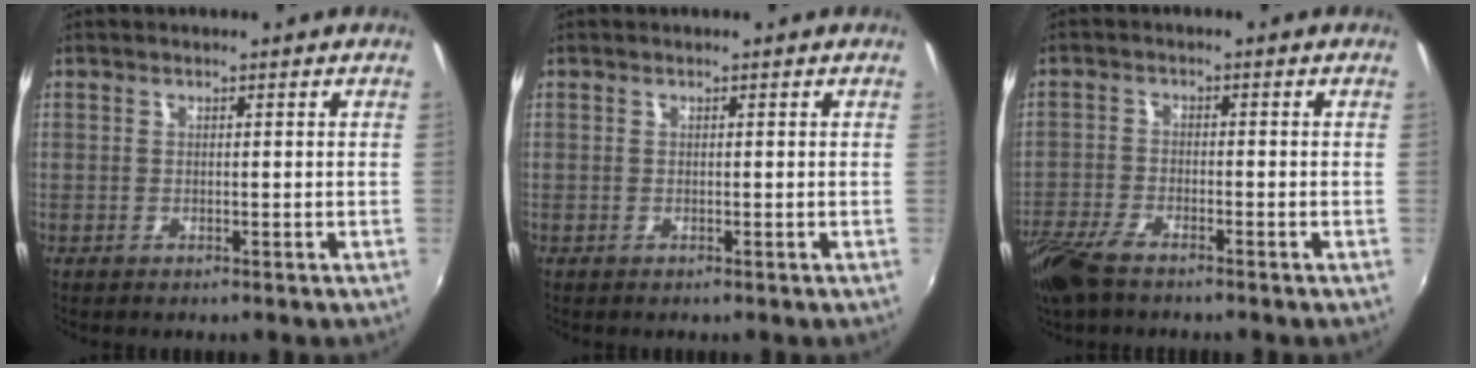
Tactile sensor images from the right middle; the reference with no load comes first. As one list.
[{"total": 0.0}, {"total": 8.1, "force": [-6.1, 2.6, 4.7], "torque": [-0.125, -0.026, -0.122]}]